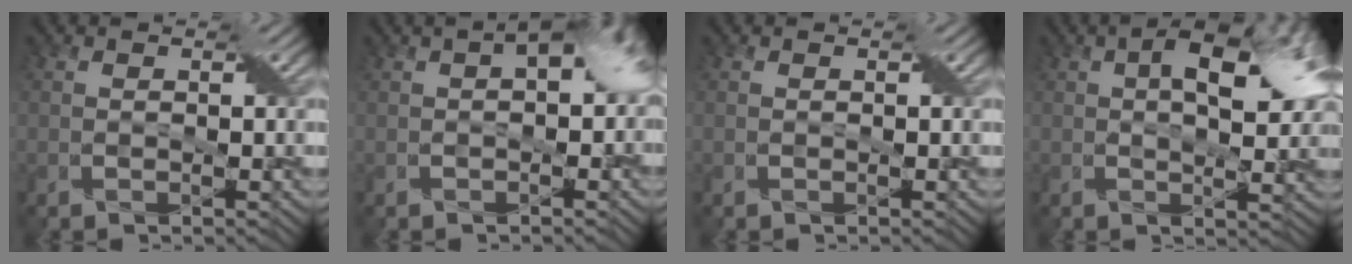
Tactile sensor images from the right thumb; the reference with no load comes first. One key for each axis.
{"total": 9.8, "fx": 1.8, "fy": 5.6, "fz": 7.8, "tx": -0.078, "ty": 0.027, "tz": 0.012}
{"total": 0.0}
{"total": 9.7, "fx": 2.8, "fy": 4.5, "fz": 8.1, "tx": -0.118, "ty": 0.011, "tz": 0.034}